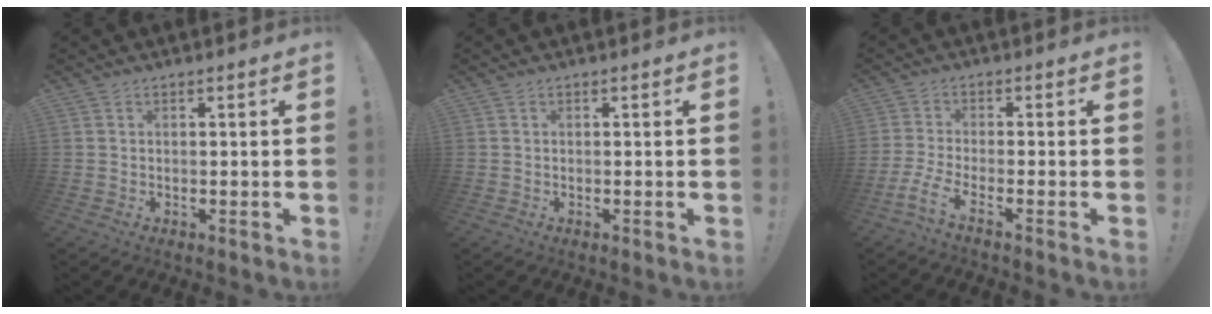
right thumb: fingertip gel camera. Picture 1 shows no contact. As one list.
[{"total": 0.0}, {"total": 4.8, "force": [-2.9, 0.1, 3.9], "torque": [-0.098, -0.013, -0.054]}]